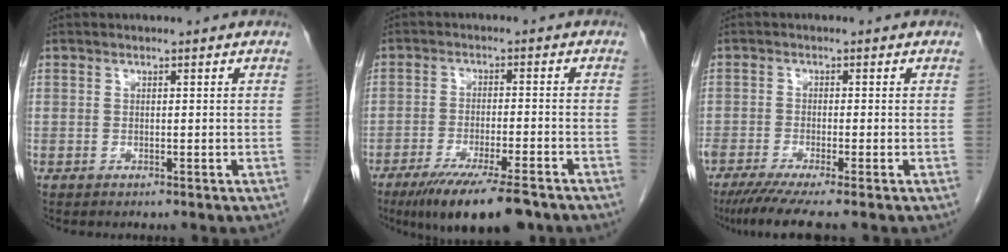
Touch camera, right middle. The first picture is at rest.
{"total": 12.5, "force": [-9.3, 1.8, 8.1], "torque": [-0.124, -0.026, -0.147]}
{"total": 7.3, "force": [-5.7, -0.2, 4.5], "torque": [-0.068, -0.020, -0.096]}